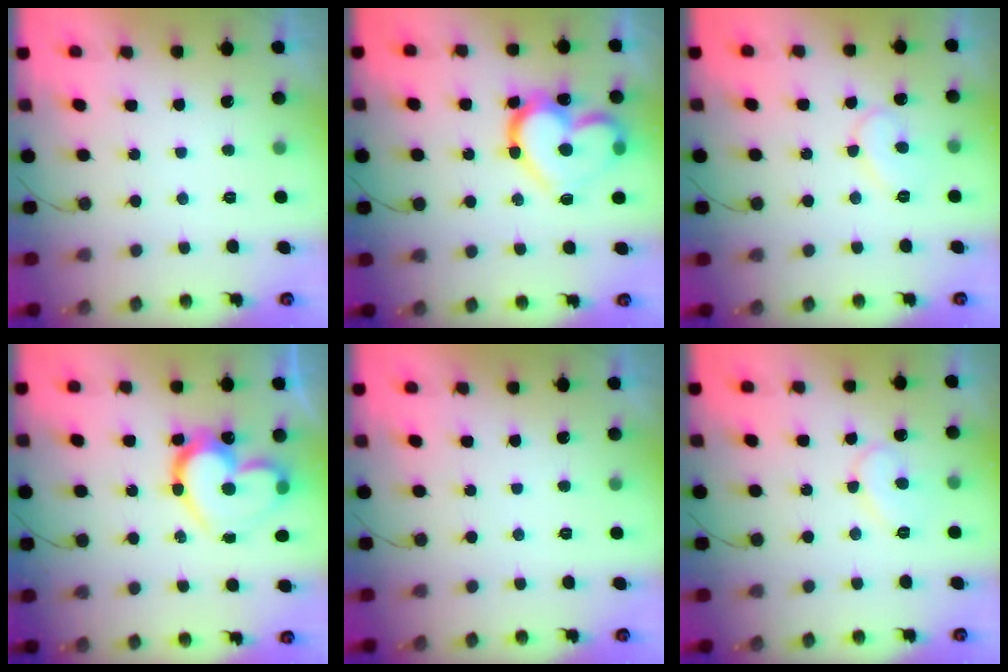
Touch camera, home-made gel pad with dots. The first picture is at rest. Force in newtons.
{"total": 19.3, "press": 19.2, "slide": 2.1}
{"total": 7.9, "press": 7.9, "slide": 0.4}
{"total": 19.2, "press": 19.2, "slide": 1.4}
{"total": 0.0}
{"total": 7.9, "press": 7.9, "slide": 0.4}